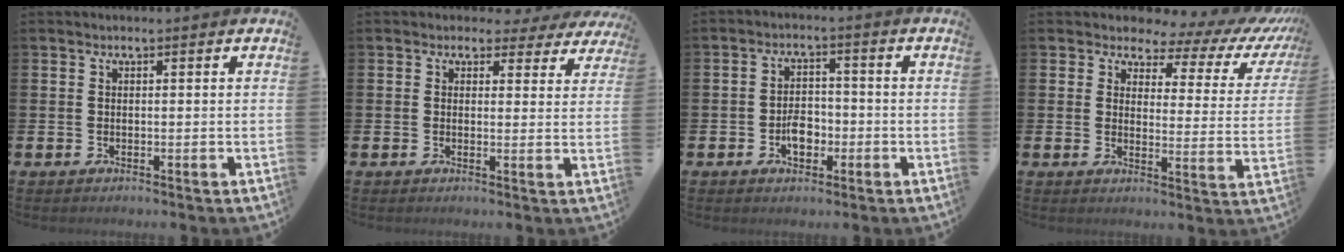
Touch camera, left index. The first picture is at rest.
{"total": 2.3, "force": [1.8, 1.5, 0.2], "torque": [0.000, -0.010, 0.025]}
{"total": 3.8, "force": [-1.3, 2.4, 2.6], "torque": [-0.040, 0.003, -0.026]}
{"total": 3.6, "force": [2.3, 2.4, 1.3], "torque": [-0.026, -0.028, 0.024]}